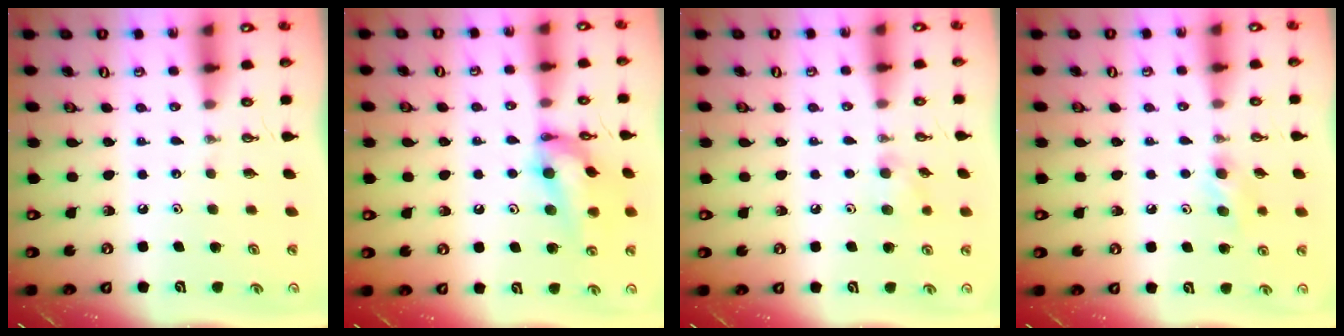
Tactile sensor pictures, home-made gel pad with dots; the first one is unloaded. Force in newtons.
{"total": 14.0, "press": 13.9, "slide": 0.8}
{"total": 6.8, "press": 6.8, "slide": 0.8}
{"total": 8.6, "press": 5.2, "slide": 6.9}